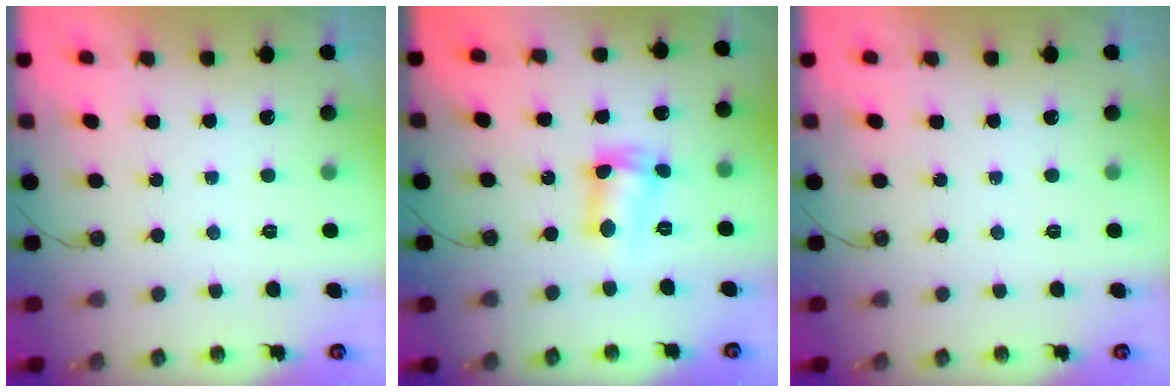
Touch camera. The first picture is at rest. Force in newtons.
{"total": 8.3, "press": 7.9, "slide": 2.4}
{"total": 0.0}